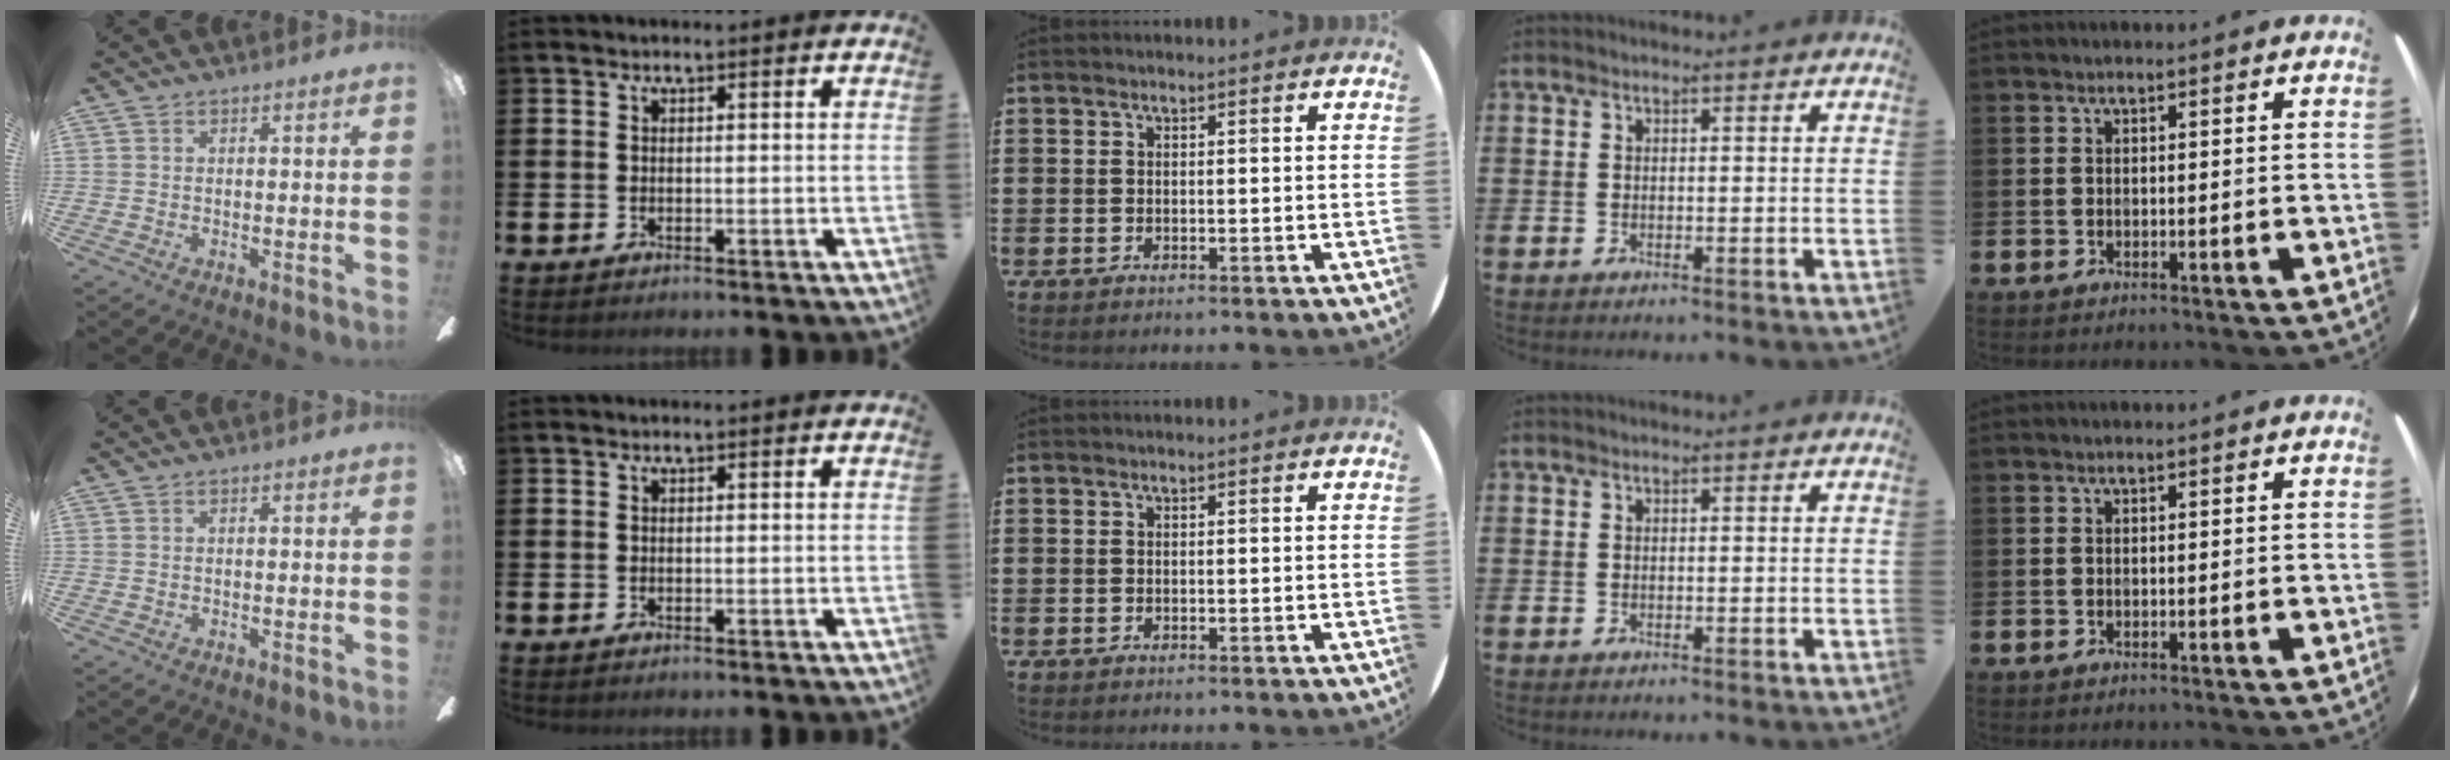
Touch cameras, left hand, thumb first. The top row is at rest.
{}